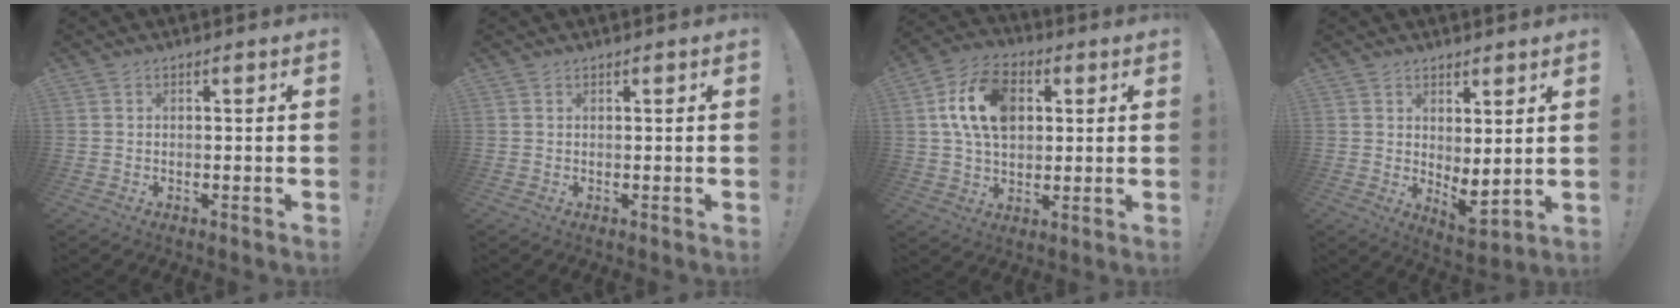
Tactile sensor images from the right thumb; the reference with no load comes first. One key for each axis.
{"total": 0.0}
{"total": 14.8, "fx": 3.7, "fy": 10.3, "fz": 10.0, "tx": -0.179, "ty": 0.009, "tz": 0.072}
{"total": 4.8, "fx": 2.2, "fy": 1.7, "fz": 3.9, "tx": -0.033, "ty": -0.037, "tz": 0.043}